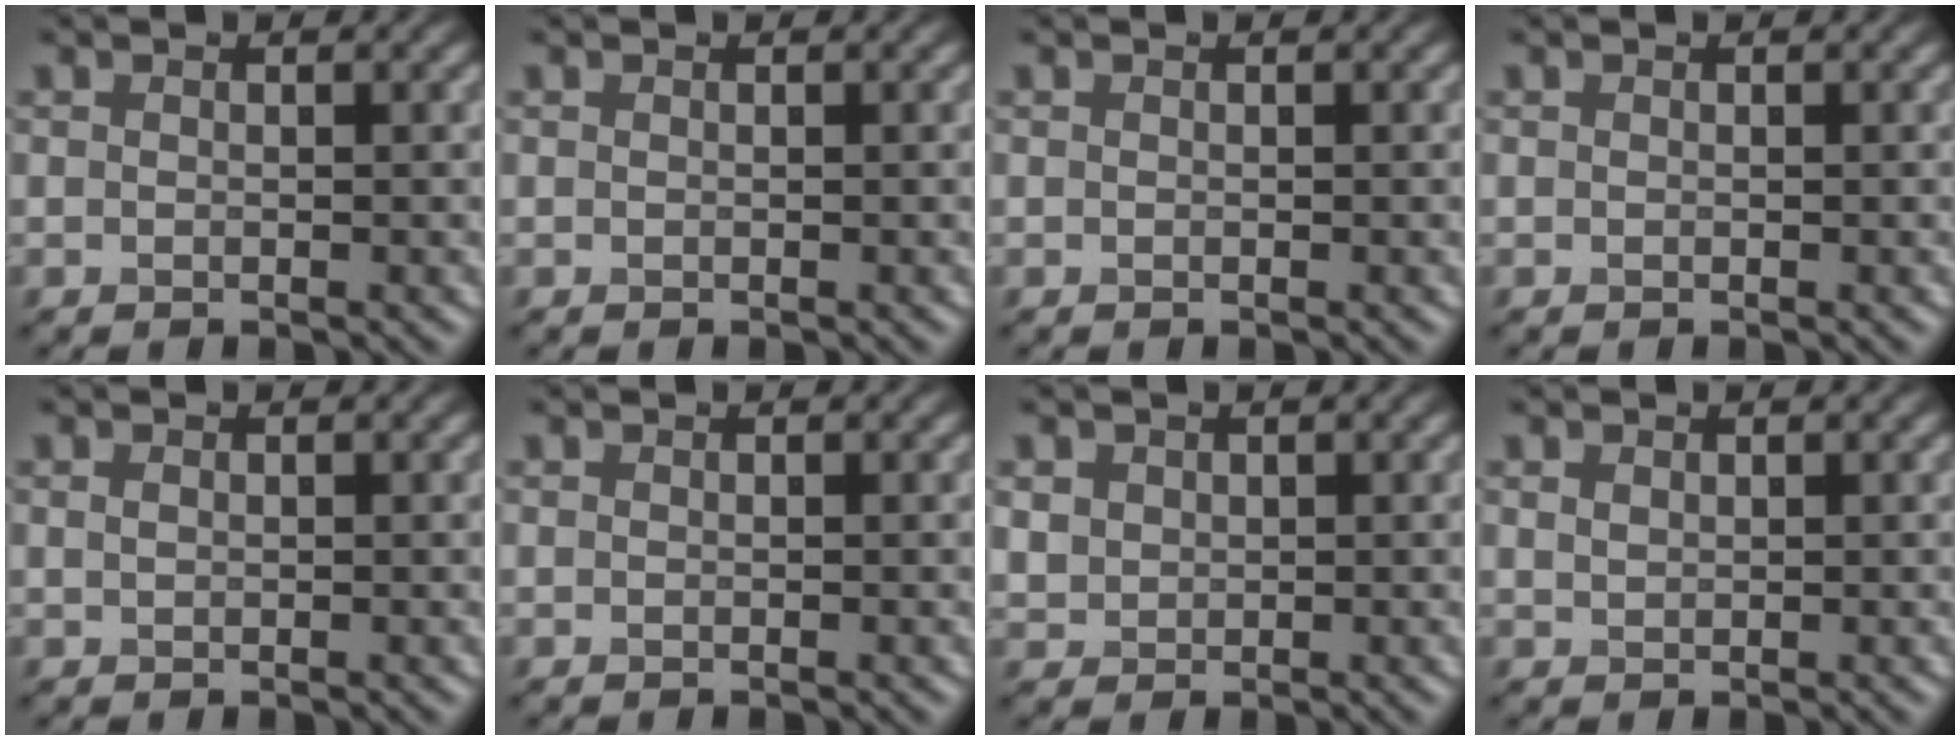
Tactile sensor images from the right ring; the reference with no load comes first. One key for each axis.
{"total": 0.0}
{"total": 0.0}
{"total": 0.0}
{"total": 0.5, "fx": 0.2, "fy": 0.4, "fz": 0.3, "tx": -0.007, "ty": 0.001, "tz": 0.004}
{"total": 0.0}
{"total": 1.7, "fx": 0.6, "fy": 1.5, "fz": 0.5, "tx": -0.012, "ty": -0.007, "tz": 0.019}
{"total": 0.8, "fx": 0.5, "fy": 0.5, "fz": 0.4, "tx": -0.010, "ty": -0.001, "tz": 0.011}